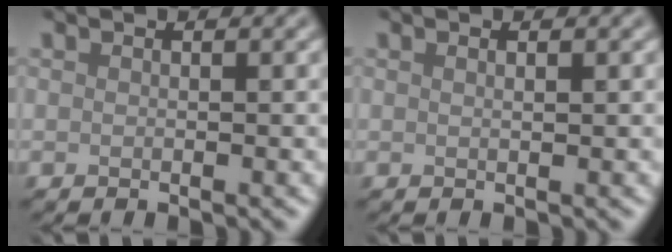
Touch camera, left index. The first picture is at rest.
{"total": 0.6, "force": [0.3, 0.1, 0.5], "torque": [-0.007, 0.002, 0.003]}